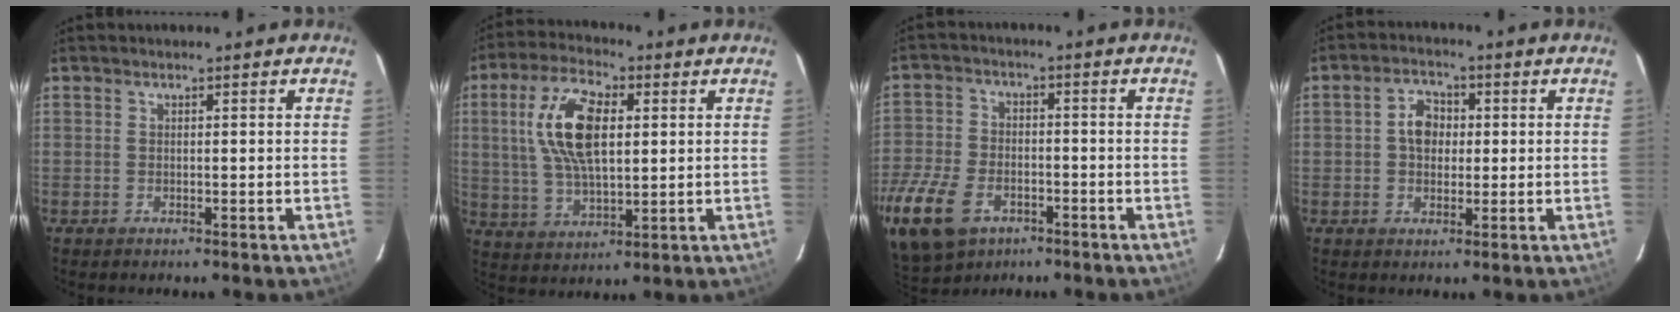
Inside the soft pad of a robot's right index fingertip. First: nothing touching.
{"total": 13.5, "force": [3.0, 6.2, 11.7], "torque": [-0.231, 0.014, 0.059]}
{"total": 20.3, "force": [-10.5, 13.2, 11.4], "torque": [-0.305, -0.022, -0.192]}
{"total": 5.1, "force": [0.6, 4.2, 2.9], "torque": [-0.050, 0.017, 0.011]}